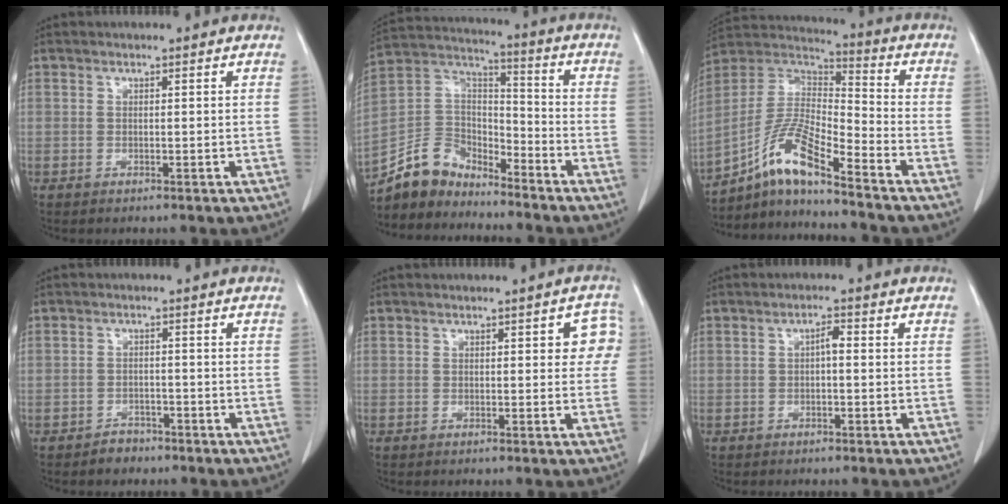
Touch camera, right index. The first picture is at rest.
{"total": 10.6, "force": [-9.4, 4.5, 2.1], "torque": [-0.051, 0.040, -0.183]}
{"total": 12.2, "force": [-8.4, 1.1, 8.7], "torque": [-0.185, 0.014, -0.158]}
{"total": 2.4, "force": [-1.8, 1.5, 0.2], "torque": [-0.005, 0.007, -0.029]}
{"total": 4.1, "force": [1.1, 1.8, 3.5], "torque": [-0.023, 0.012, 0.006]}
{"total": 1.7, "force": [-0.1, 0.5, 1.6], "torque": [-0.028, 0.005, -0.002]}